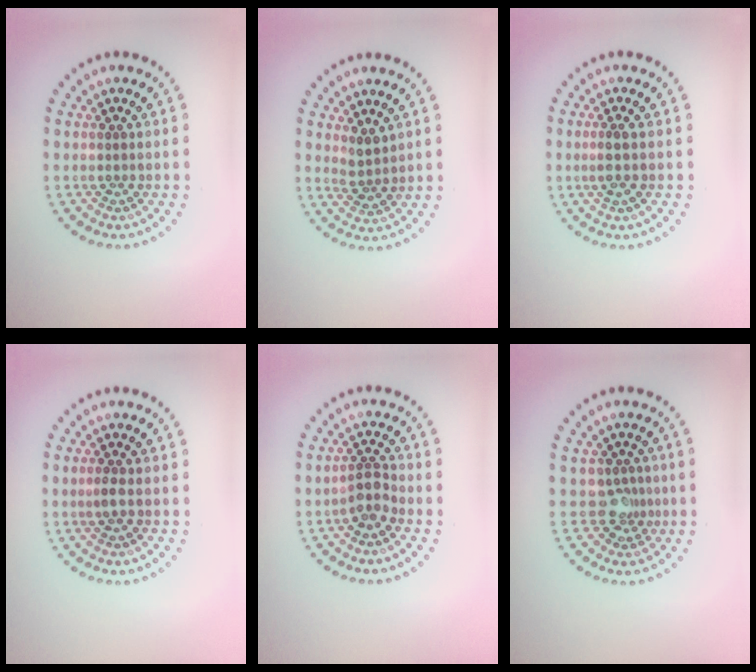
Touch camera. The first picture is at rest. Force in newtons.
{"total": 1.9, "press": 1.5, "slide": 1.1}
{"total": 1.6, "press": 1.3, "slide": 1.0}
{"total": 0.9, "press": 0.8, "slide": 0.3}
{"total": 2.1, "press": 1.7, "slide": 1.2}
{"total": 2.1, "press": 1.5, "slide": 1.4}